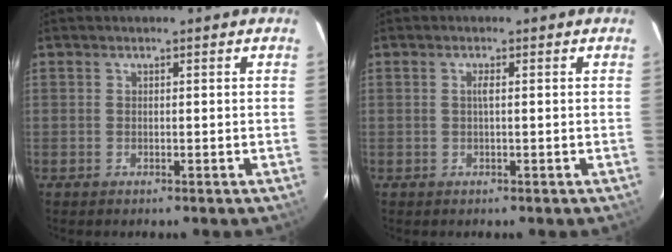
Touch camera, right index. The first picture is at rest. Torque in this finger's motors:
{"motor_torque": [0.06, 0.00, 0.03, 0.03]}